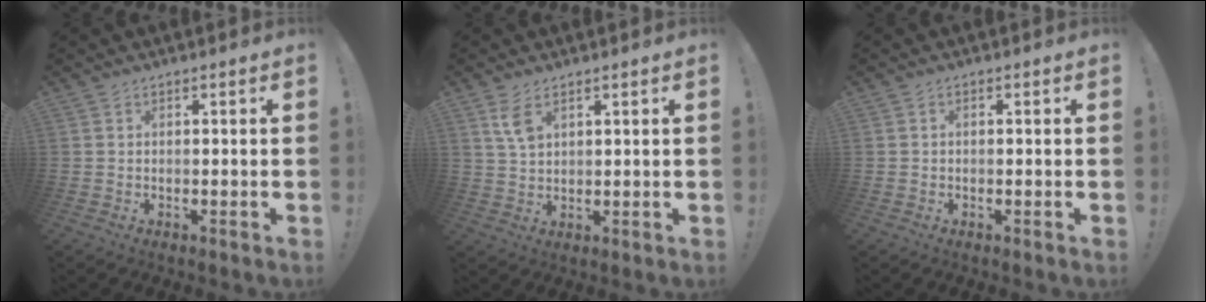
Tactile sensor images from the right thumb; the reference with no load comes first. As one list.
[{"total": 5.6, "force": [2.9, 2.8, 3.8], "torque": [-0.062, -0.012, 0.052]}, {"total": 0.6, "force": [-0.4, 0.2, 0.3], "torque": [-0.006, 0.000, -0.008]}]